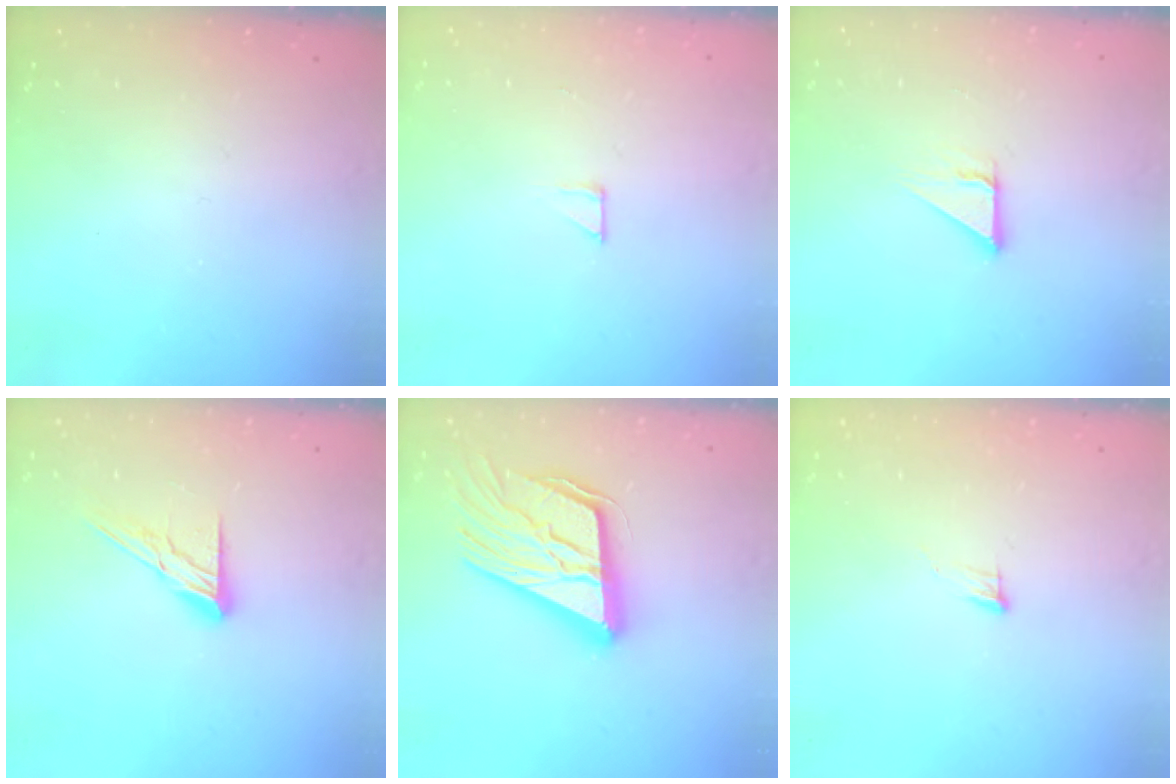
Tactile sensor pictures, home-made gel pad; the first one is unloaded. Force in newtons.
{"total": 2.3, "press": 2.3, "slide": 0.2}
{"total": 4.0, "press": 4.0, "slide": 0.2}
{"total": 9.8, "press": 9.8, "slide": 0.5}
{"total": 23.6, "press": 23.1, "slide": 4.9}
{"total": 5.2, "press": 5.1, "slide": 1.0}